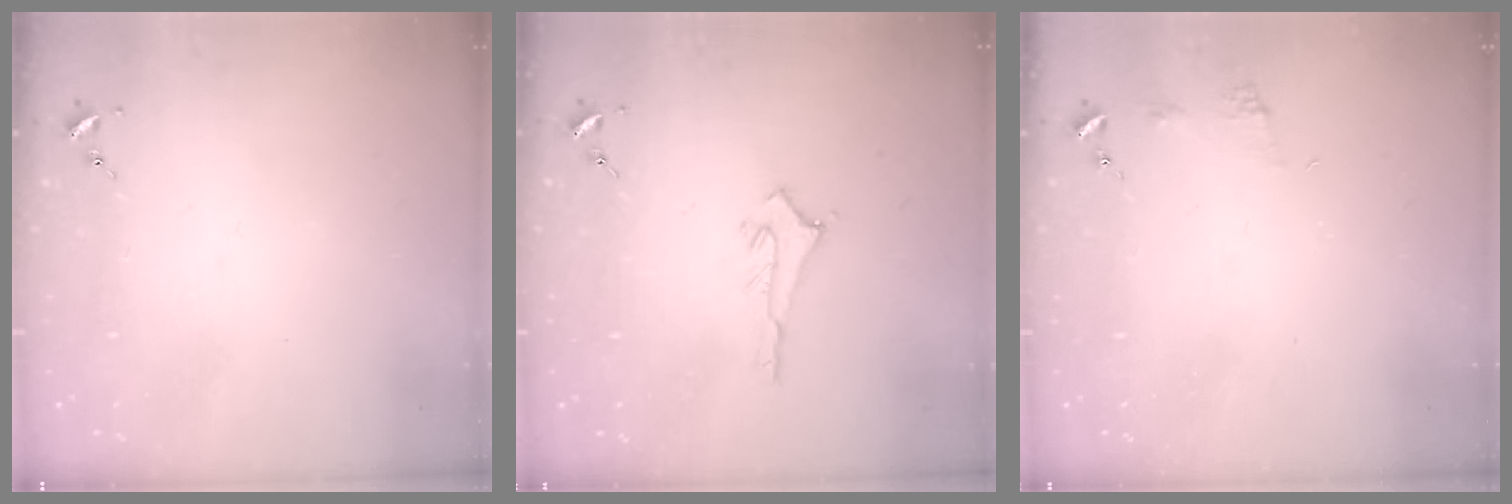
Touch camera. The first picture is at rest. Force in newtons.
{"total": 2.9, "press": 2.9, "slide": 0.3}
{"total": 5.1, "press": 5.0, "slide": 0.7}